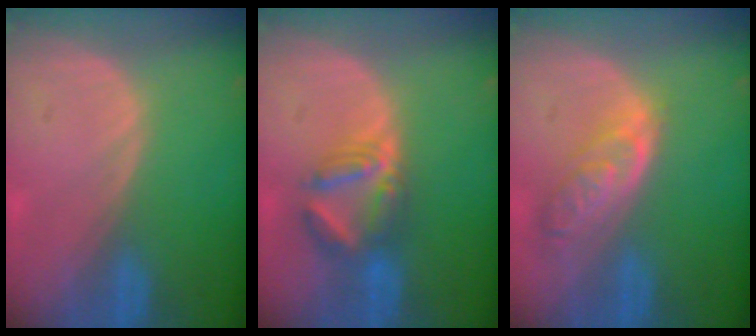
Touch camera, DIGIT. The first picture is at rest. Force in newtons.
{"total": 5.9, "press": 5.9, "slide": 0.5}
{"total": 6.3, "press": 5.7, "slide": 2.8}